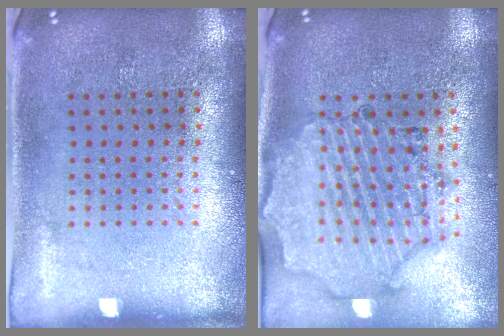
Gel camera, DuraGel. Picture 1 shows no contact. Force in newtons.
{"total": 1.8, "press": 1.8, "slide": 0.3}